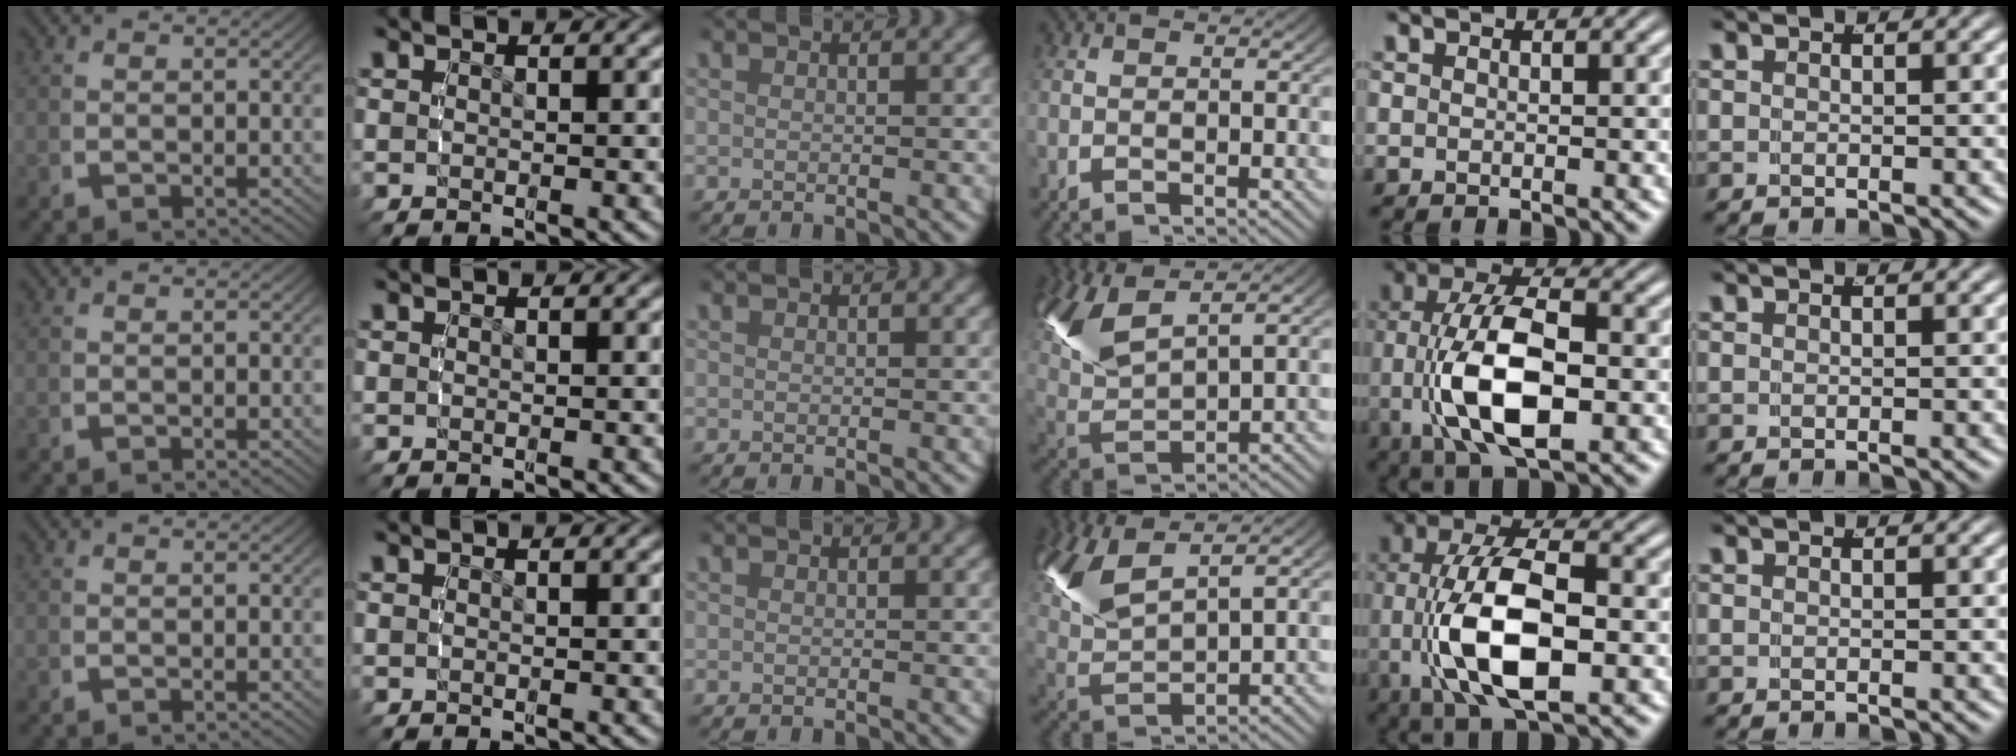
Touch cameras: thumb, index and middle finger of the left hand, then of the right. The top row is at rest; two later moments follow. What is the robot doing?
{"motion": "grasp_and_lifting", "object": "bottle cap"}